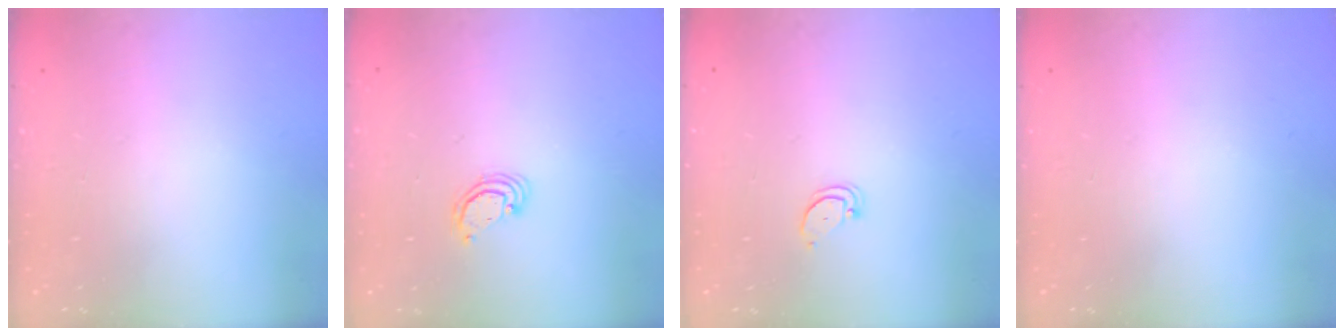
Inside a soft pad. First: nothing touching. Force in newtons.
{"total": 2.5, "press": 2.5, "slide": 0.2}
{"total": 2.5, "press": 2.5, "slide": 0.2}
{"total": 0.0}